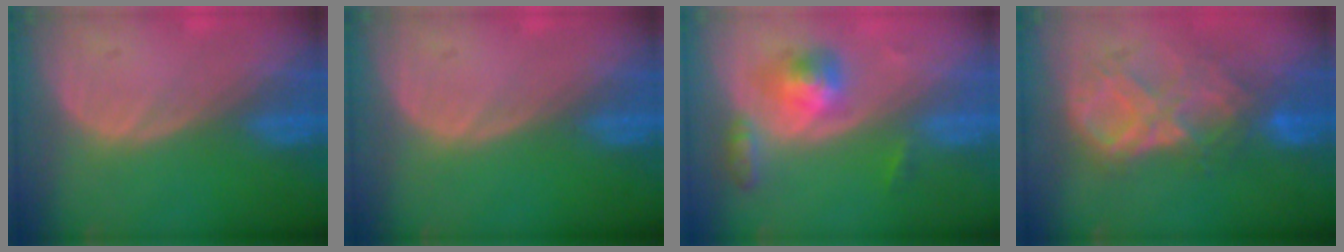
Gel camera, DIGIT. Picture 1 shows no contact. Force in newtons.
{"total": 0.0}
{"total": 5.3, "press": 5.0, "slide": 1.6}
{"total": 8.9, "press": 7.8, "slide": 4.4}